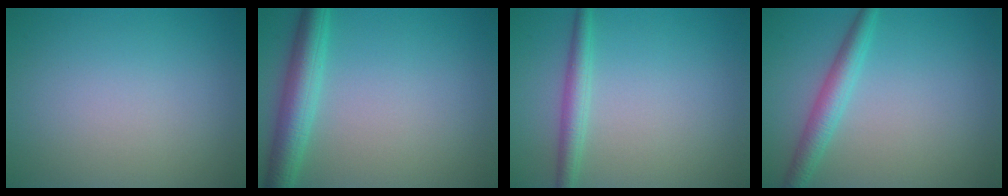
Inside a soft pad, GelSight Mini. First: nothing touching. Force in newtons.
{"total": 4.3, "press": 4.3, "slide": 0.2}
{"total": 2.3, "press": 2.3, "slide": 0.0}
{"total": 2.8, "press": 2.8, "slide": 0.1}